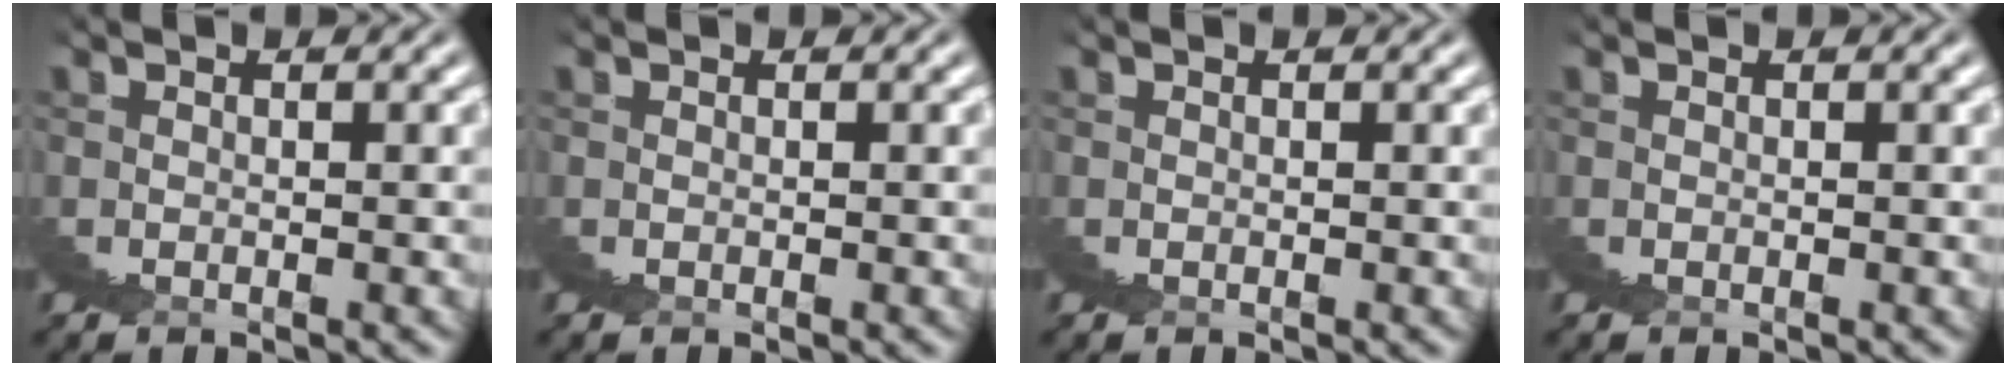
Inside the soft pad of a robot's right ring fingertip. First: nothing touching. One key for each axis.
{"total": 0.0}
{"total": 0.0}
{"total": 0.0}